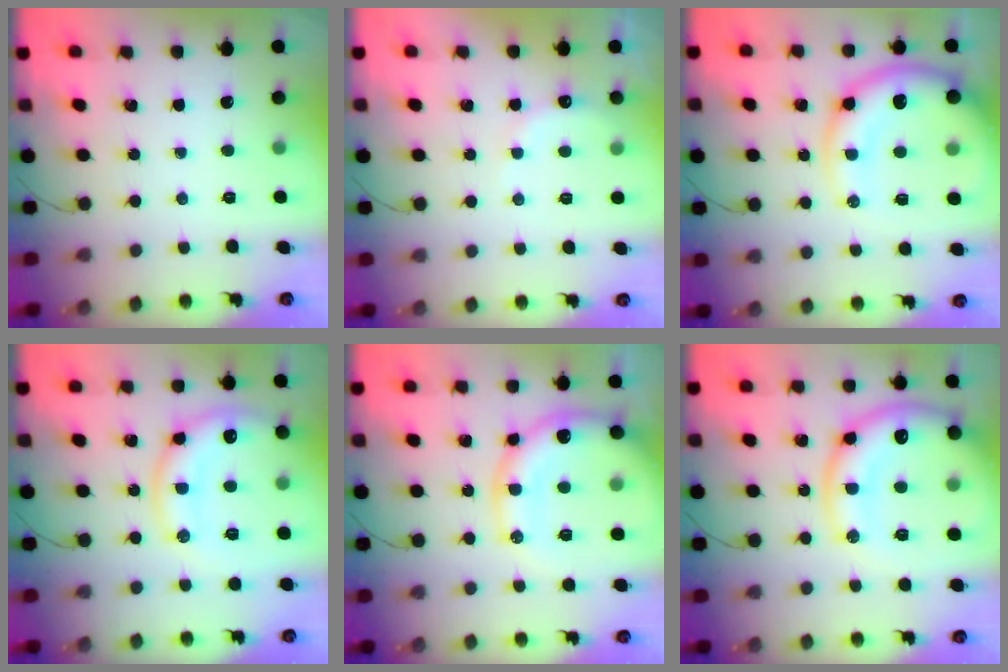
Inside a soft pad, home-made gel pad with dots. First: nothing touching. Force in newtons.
{"total": 7.4, "press": 7.2, "slide": 1.4}
{"total": 15.9, "press": 15.6, "slide": 3.3}
{"total": 16.3, "press": 16.2, "slide": 1.7}
{"total": 19.2, "press": 18.8, "slide": 3.6}
{"total": 18.5, "press": 18.3, "slide": 2.3}